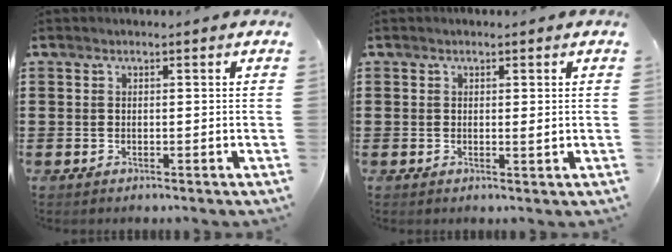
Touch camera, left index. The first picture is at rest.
{"total": 1.0, "force": [0.3, 0.3, 0.9], "torque": [-0.009, -0.001, 0.004]}